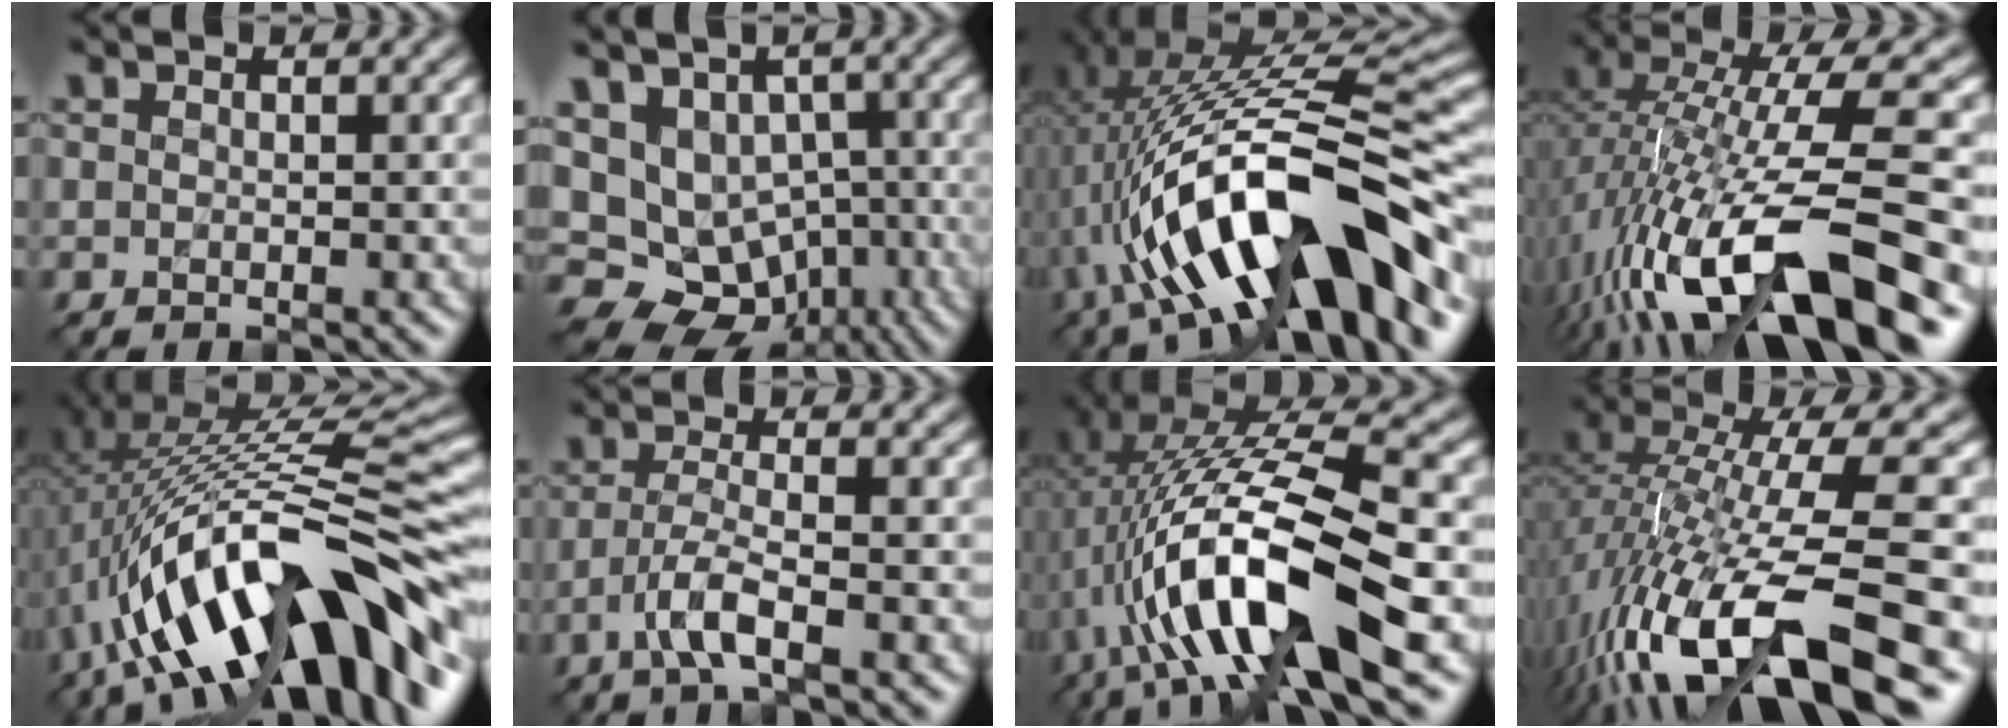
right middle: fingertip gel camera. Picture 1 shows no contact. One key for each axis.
{"total": 12.0, "fx": -2.8, "fy": 10.4, "fz": 5.3, "tx": -0.109, "ty": -0.003, "tz": -0.036}
{"total": 14.8, "fx": -3.9, "fy": 4.9, "fz": 13.4, "tx": -0.213, "ty": 0.012, "tz": -0.065}
{"total": 14.7, "fx": -4.3, "fy": 4.9, "fz": 13.2, "tx": -0.240, "ty": 0.019, "tz": -0.069}
{"total": 16.5, "fx": -4.9, "fy": 6.2, "fz": 14.5, "tx": -0.234, "ty": 0.024, "tz": -0.084}
{"total": 3.5, "fx": -1.6, "fy": 0.8, "fz": 3.1, "tx": -0.066, "ty": 0.004, "tz": -0.037}
{"total": 13.6, "fx": -1.8, "fy": 4.4, "fz": 12.7, "tx": -0.234, "ty": 0.004, "tz": -0.035}
{"total": 15.1, "fx": -5.8, "fy": 4.7, "fz": 13.1, "tx": -0.248, "ty": 0.013, "tz": -0.098}